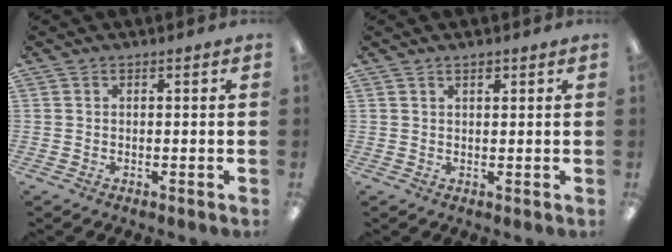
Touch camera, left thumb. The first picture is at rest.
{"total": 1.4, "force": [1.1, 0.5, 0.7], "torque": [-0.015, 0.001, 0.020]}